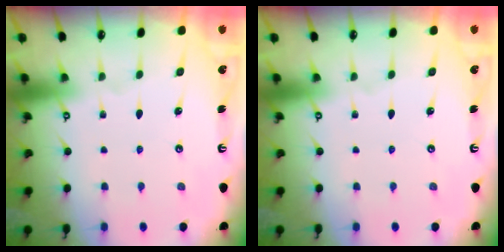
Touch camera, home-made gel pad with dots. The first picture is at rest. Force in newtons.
{"total": 0.0}